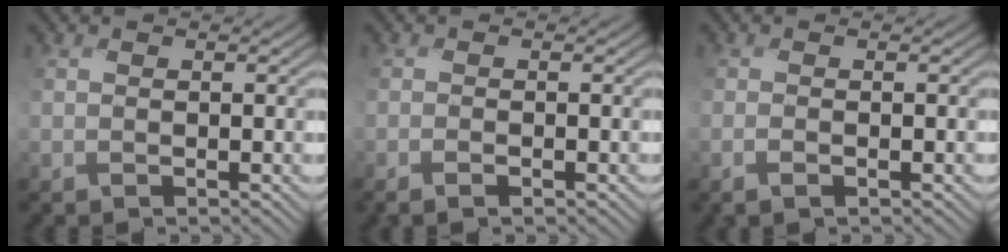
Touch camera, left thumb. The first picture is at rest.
{"total": 0.7, "force": [-0.6, -0.3, 0.2], "torque": [0.001, 0.009, -0.016]}
{"total": 0.9, "force": [-0.5, -0.4, 0.7], "torque": [-0.017, 0.005, -0.015]}